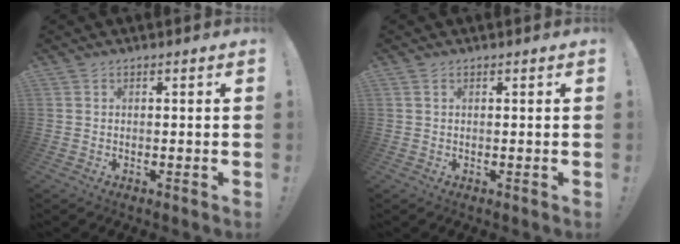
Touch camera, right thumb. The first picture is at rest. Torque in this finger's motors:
{"motor_torque": [-0.03, -0.26, 0.13, -0.09, 0.07]}